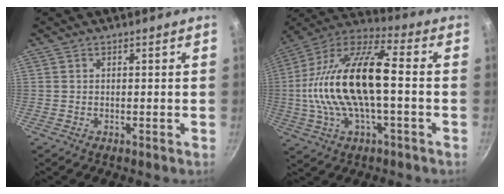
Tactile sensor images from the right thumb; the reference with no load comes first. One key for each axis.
{"total": 21.2, "fx": -0.7, "fy": 8.5, "fz": 19.4, "tx": -0.369, "ty": 0.038, "tz": -0.026}